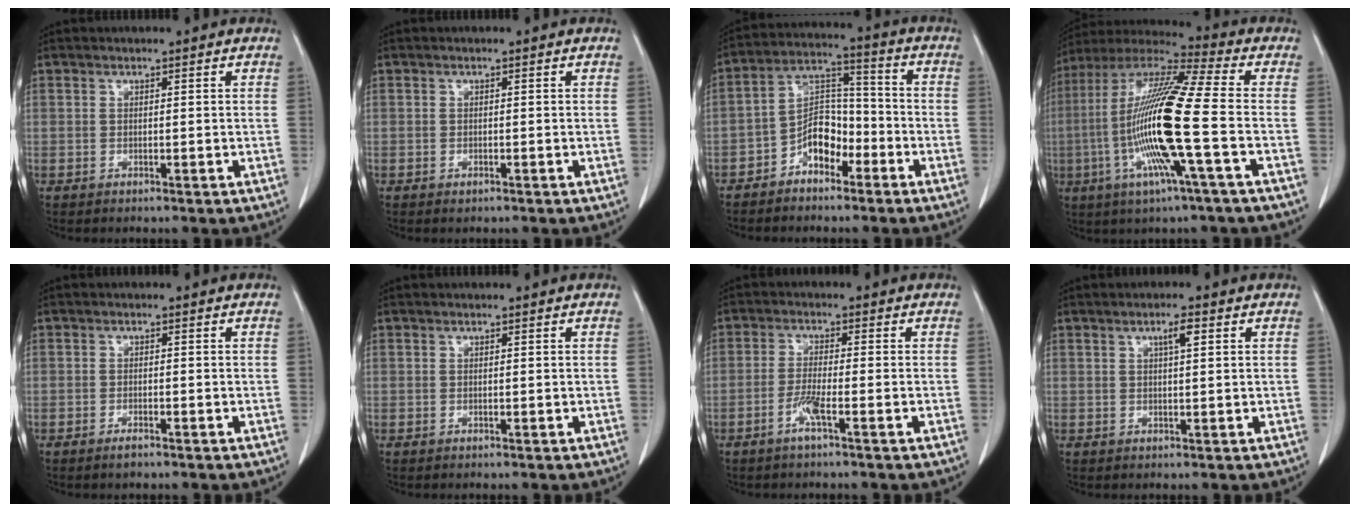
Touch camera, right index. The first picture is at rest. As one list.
[{"total": 0.5, "force": [-0.3, 0.3, 0.3], "torque": [-0.007, -0.001, -0.003]}, {"total": 7.6, "force": [-4.1, 4.4, 4.7], "torque": [-0.088, 0.028, -0.076]}, {"total": 18.7, "force": [-3.8, 0.1, 18.3], "torque": [-0.372, -0.010, -0.085]}, {"total": 1.4, "force": [-1.1, 0.3, 0.8], "torque": [-0.017, -0.001, -0.018]}, {"total": 0.0}, {"total": 3.5, "force": [-1.9, -0.2, 3.0], "torque": [-0.062, -0.004, -0.040]}, {"total": 2.3, "force": [1.0, 0.2, 2.1], "torque": [-0.038, 0.002, 0.016]}]